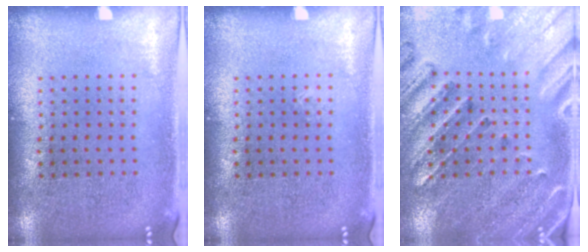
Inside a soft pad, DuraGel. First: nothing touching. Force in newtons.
{"total": 0.0}
{"total": 2.9, "press": 2.7, "slide": 1.1}